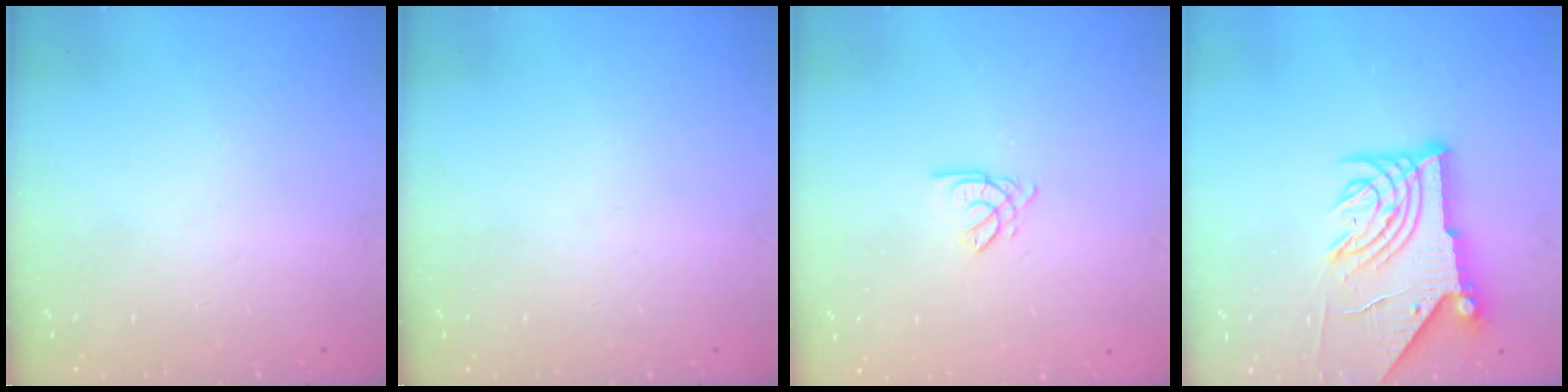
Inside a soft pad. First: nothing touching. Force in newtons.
{"total": 0.0}
{"total": 2.6, "press": 2.6, "slide": 0.1}
{"total": 12.2, "press": 12.1, "slide": 1.3}